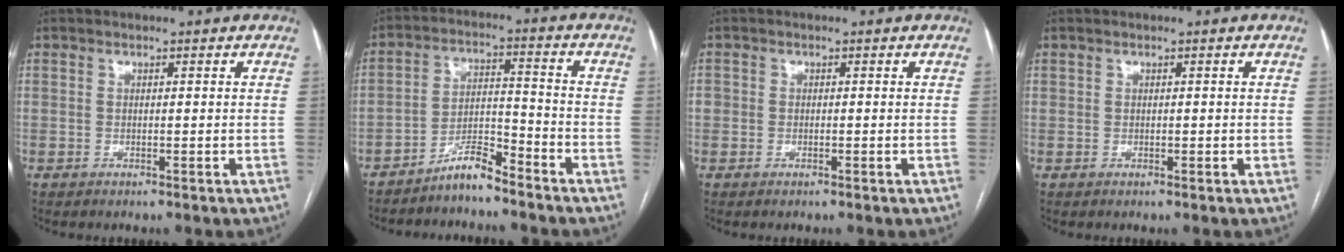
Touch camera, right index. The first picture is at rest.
{"total": 5.5, "force": [-4.9, 1.1, 2.3], "torque": [-0.036, 0.007, -0.093]}
{"total": 1.4, "force": [0.0, 1.4, 0.4], "torque": [-0.002, 0.008, 0.001]}
{"total": 0.6, "force": [0.3, 0.5, 0.1], "torque": [0.006, 0.001, 0.004]}